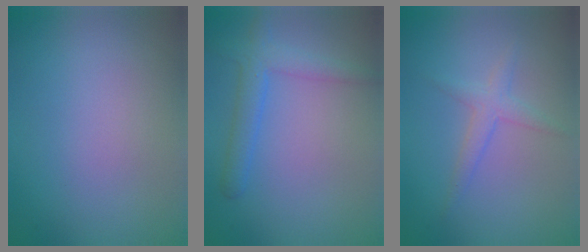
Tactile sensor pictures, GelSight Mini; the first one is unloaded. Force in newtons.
{"total": 2.9, "press": 2.9, "slide": 0.2}
{"total": 1.8, "press": 1.8, "slide": 0.0}